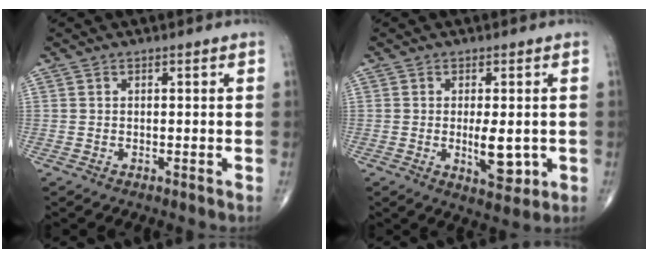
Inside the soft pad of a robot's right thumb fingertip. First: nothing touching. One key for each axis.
{"total": 6.8, "fx": -0.9, "fy": 2.8, "fz": 6.1, "tx": -0.084, "ty": -0.011, "tz": -0.007}